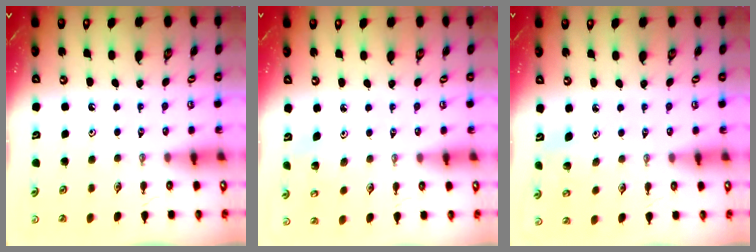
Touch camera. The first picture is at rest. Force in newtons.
{"total": 3.2, "press": 3.2, "slide": 0.2}
{"total": 3.6, "press": 3.3, "slide": 1.5}